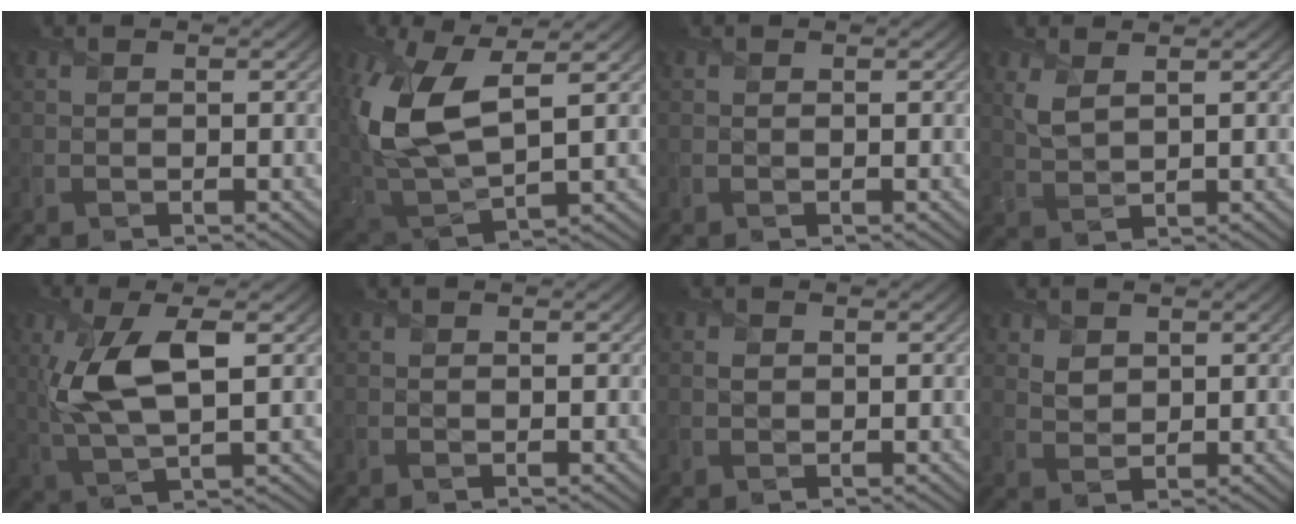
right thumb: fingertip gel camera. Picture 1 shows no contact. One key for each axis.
{"total": 14.0, "fx": 3.2, "fy": 6.8, "fz": 11.9, "tx": -0.291, "ty": -0.001, "tz": 0.066}
{"total": 0.0}
{"total": 3.1, "fx": 1.7, "fy": 1.4, "fz": 2.2, "tx": -0.062, "ty": -0.003, "tz": 0.039}
{"total": 9.8, "fx": 1.9, "fy": 3.7, "fz": 8.8, "tx": -0.195, "ty": 0.003, "tz": 0.036}
{"total": 0.0}
{"total": 0.6, "fx": 0.0, "fy": 0.6, "fz": 0.1, "tx": -0.001, "ty": -0.003, "tz": 0.002}
{"total": 2.0, "fx": 1.1, "fy": 1.5, "fz": 0.6, "tx": -0.015, "ty": -0.006, "tz": 0.028}